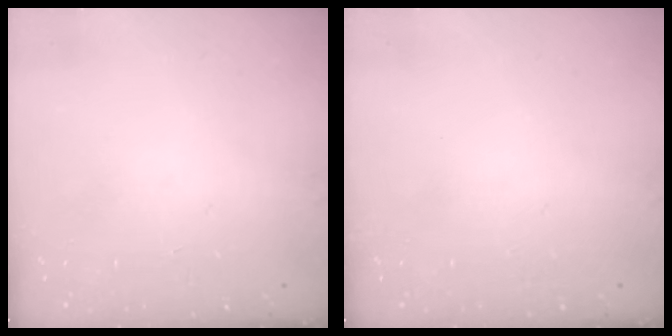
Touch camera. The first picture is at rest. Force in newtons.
{"total": 0.0}